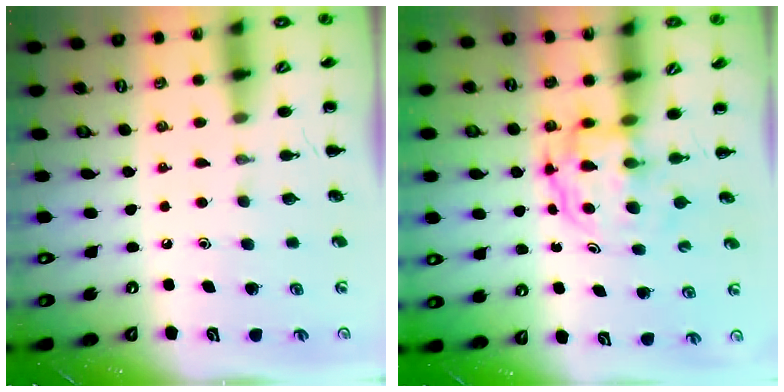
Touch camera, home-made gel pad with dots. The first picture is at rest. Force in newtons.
{"total": 3.9, "press": 3.9, "slide": 0.2}